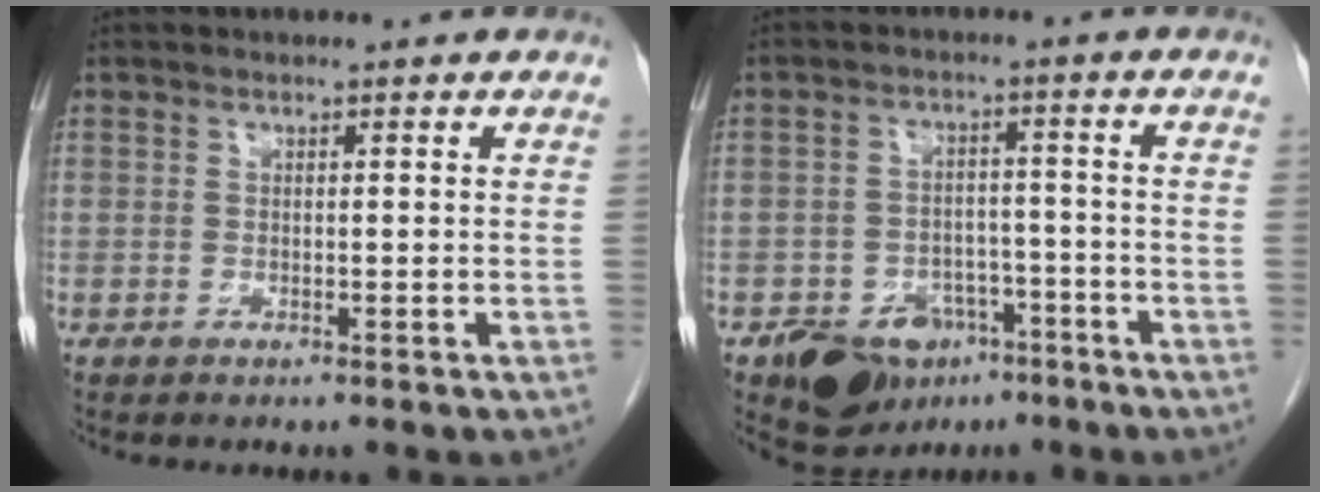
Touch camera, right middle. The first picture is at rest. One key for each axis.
{"total": 9.0, "fx": -5.6, "fy": 5.9, "fz": 3.7, "tx": -0.056, "ty": 0.010, "tz": -0.082}